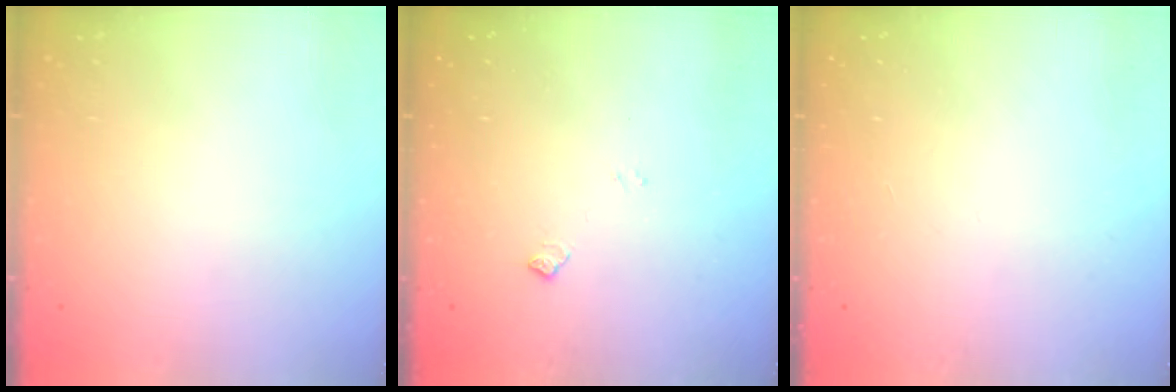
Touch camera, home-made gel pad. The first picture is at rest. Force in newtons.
{"total": 5.6, "press": 5.5, "slide": 0.9}
{"total": 0.0}